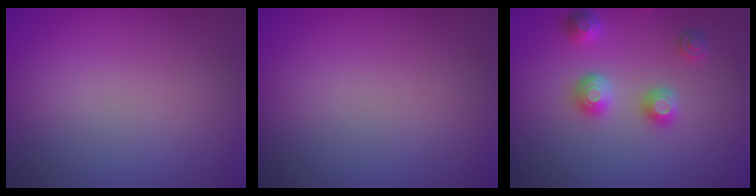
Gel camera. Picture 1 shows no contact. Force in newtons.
{"total": 0.0}
{"total": 3.2, "press": 3.0, "slide": 1.0}